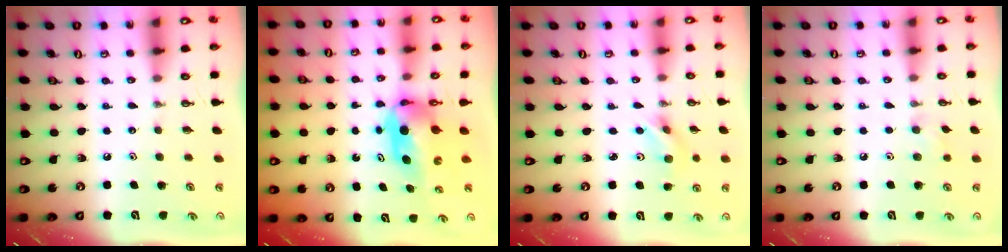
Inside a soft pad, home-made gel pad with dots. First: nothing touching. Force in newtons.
{"total": 5.6, "press": 5.5, "slide": 0.5}
{"total": 5.4, "press": 4.5, "slide": 2.9}
{"total": 6.8, "press": 6.8, "slide": 1.0}